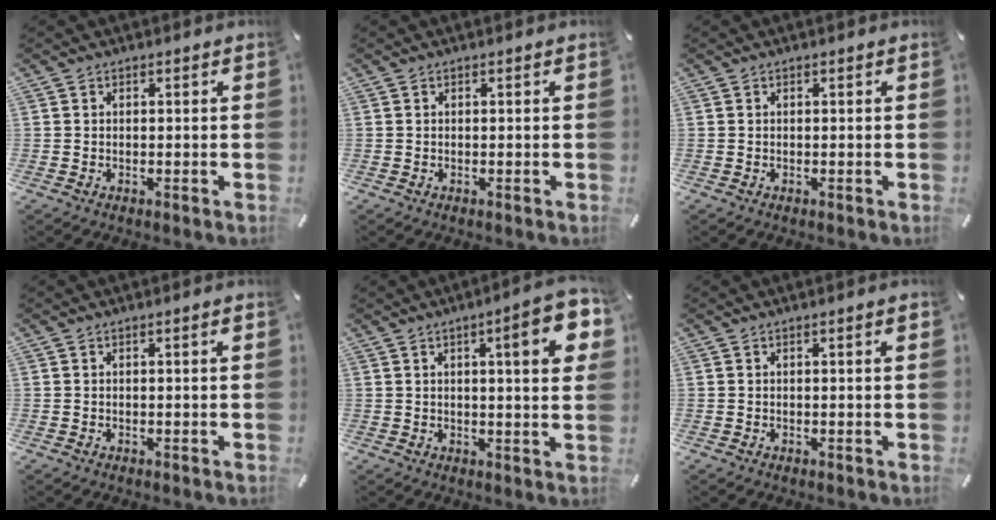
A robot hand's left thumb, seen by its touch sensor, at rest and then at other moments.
{"total": 0.0}
{"total": 0.0}
{"total": 1.3, "force": [0.2, 0.1, 1.2], "torque": [-0.022, 0.001, 0.002]}
{"total": 14.7, "force": [5.5, 3.3, 13.2], "torque": [-0.177, -0.022, 0.075]}
{"total": 1.4, "force": [0.3, 0.1, 1.3], "torque": [-0.024, 0.001, 0.004]}